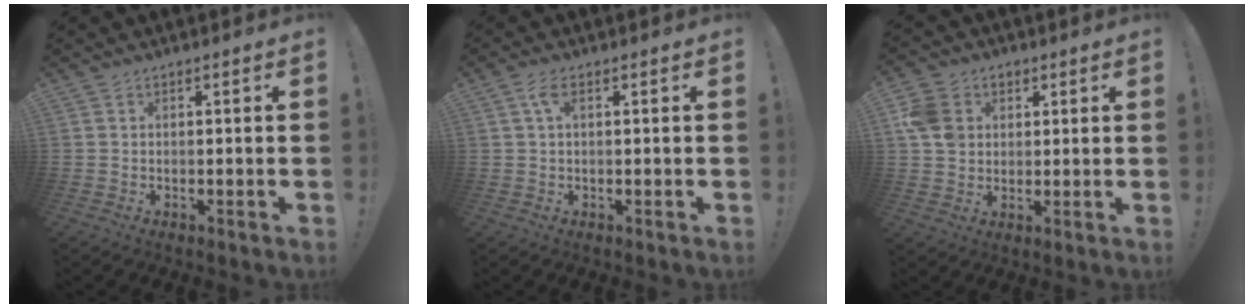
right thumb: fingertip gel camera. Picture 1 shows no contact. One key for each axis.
{"total": 3.5, "fx": 1.1, "fy": 1.3, "fz": 3.0, "tx": -0.053, "ty": 0.002, "tz": 0.017}
{"total": 9.6, "fx": 2.2, "fy": 8.3, "fz": 4.3, "tx": -0.069, "ty": 0.000, "tz": 0.045}